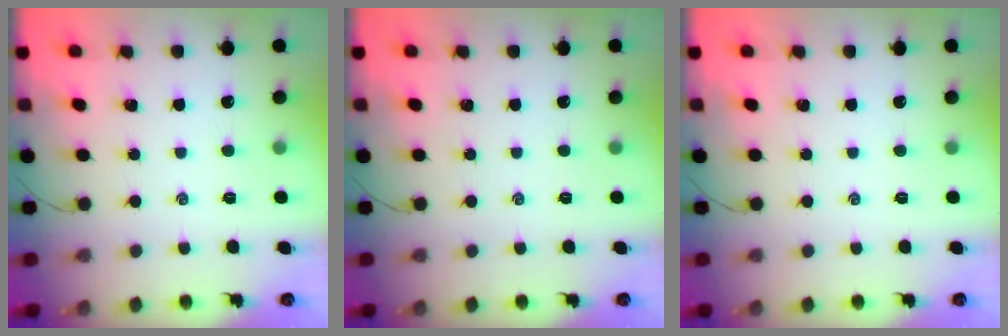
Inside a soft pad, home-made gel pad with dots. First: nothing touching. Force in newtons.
{"total": 0.0}
{"total": 0.0}